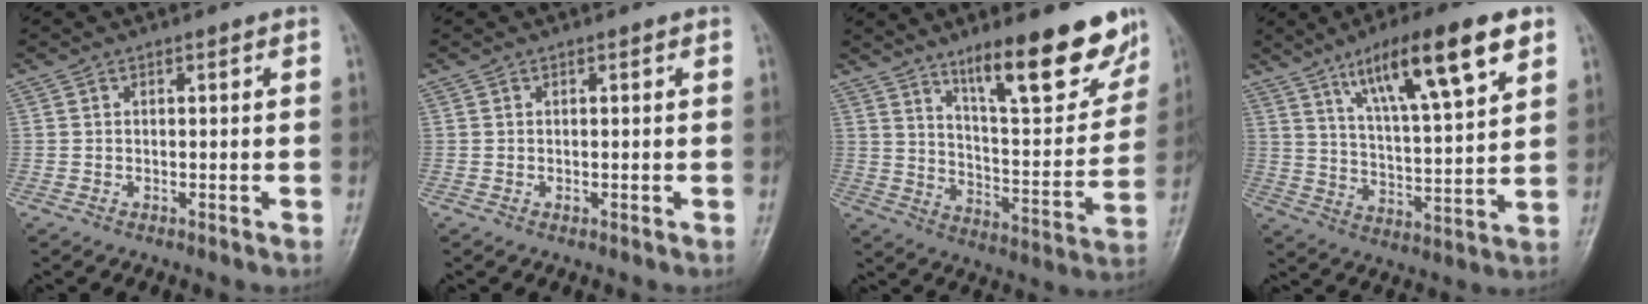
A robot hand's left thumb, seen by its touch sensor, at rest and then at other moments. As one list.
[{"total": 0.5, "force": [0.1, 0.3, 0.4], "torque": [-0.006, 0.000, 0.003]}, {"total": 18.4, "force": [12.4, 4.8, 12.8], "torque": [-0.145, -0.076, 0.198]}, {"total": 17.6, "force": [9.6, 3.9, 14.3], "torque": [-0.220, -0.030, 0.163]}]